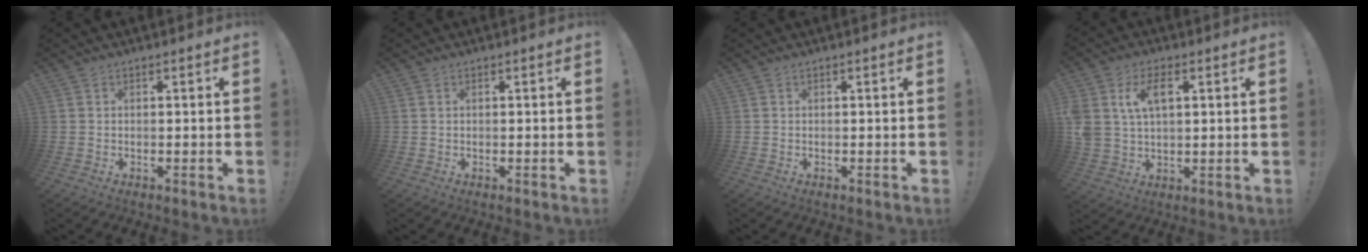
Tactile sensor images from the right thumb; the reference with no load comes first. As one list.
[{"total": 0.0}, {"total": 0.0}, {"total": 9.0, "force": [3.3, 5.7, 6.1], "torque": [-0.123, 0.001, 0.060]}]